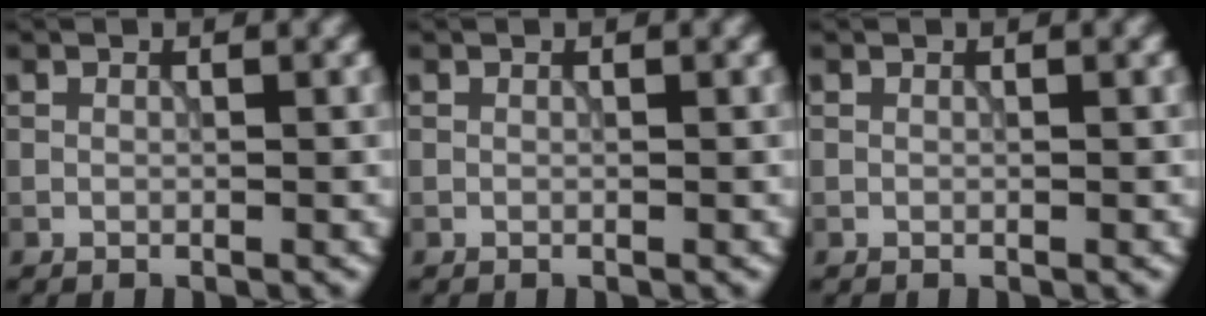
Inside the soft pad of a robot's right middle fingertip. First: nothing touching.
{"total": 0.0}
{"total": 0.0}